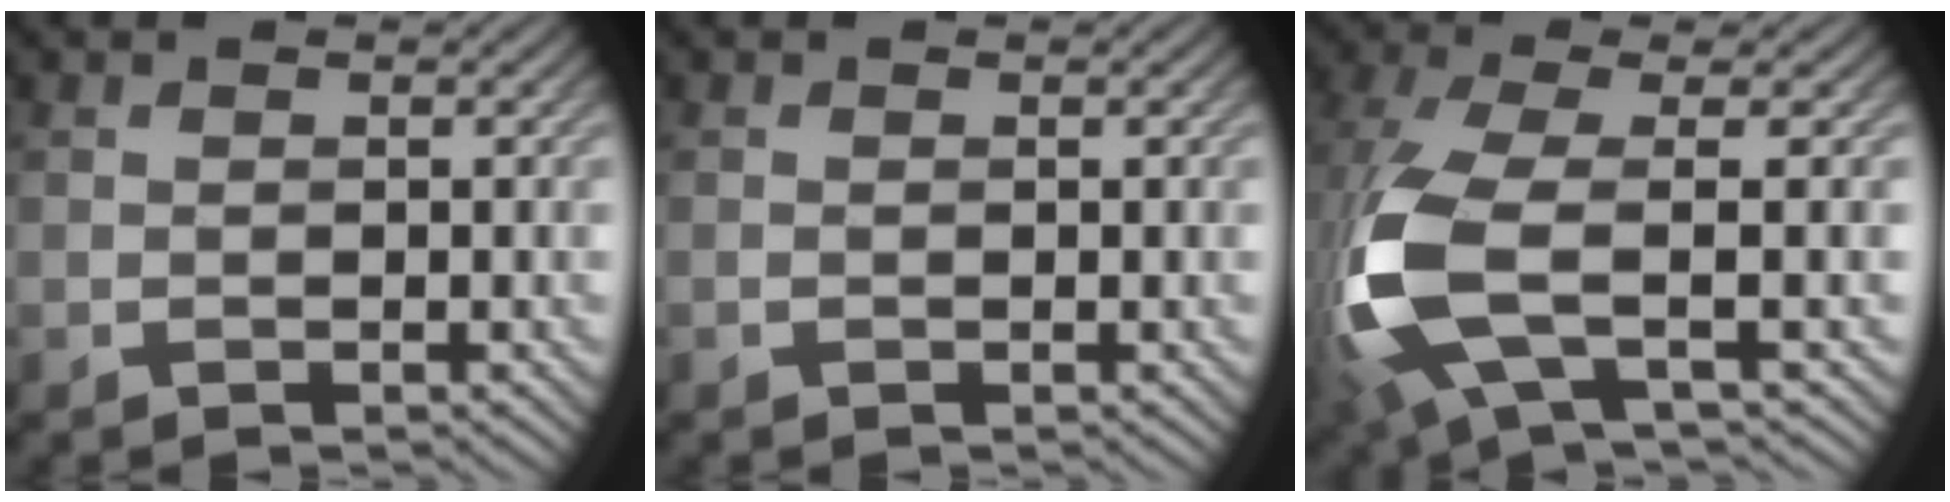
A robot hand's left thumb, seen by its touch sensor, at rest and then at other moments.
{"total": 0.0}
{"total": 11.6, "force": [-1.8, 4.0, 10.7], "torque": [-0.266, -0.016, -0.041]}